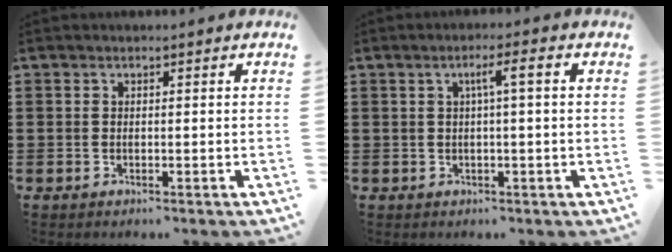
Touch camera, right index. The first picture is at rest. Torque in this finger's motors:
{"motor_torque": [0.62, -0.19, 0.14, 0.07]}